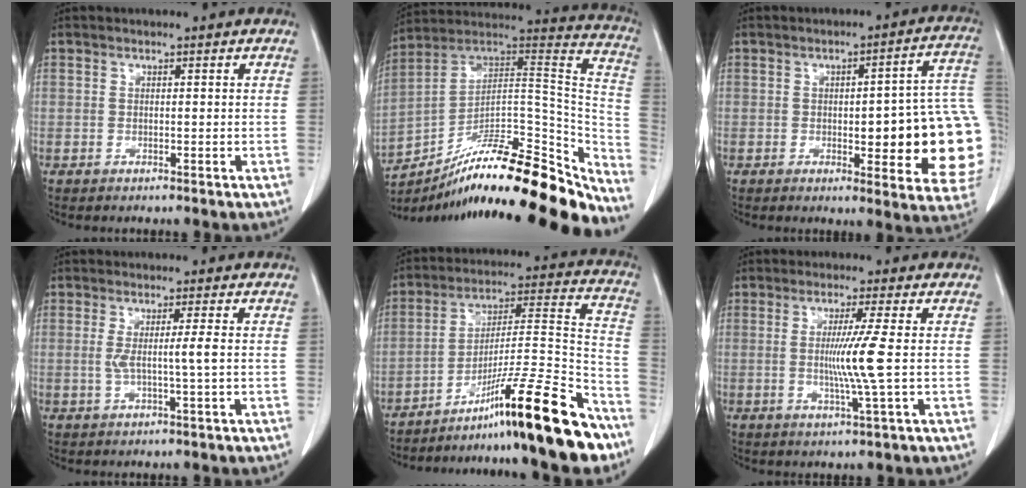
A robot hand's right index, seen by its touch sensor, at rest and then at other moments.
{"total": 28.7, "force": [-23.1, 6.3, 15.8], "torque": [-0.143, 0.045, -0.340]}
{"total": 17.9, "force": [-1.7, 3.8, 17.5], "torque": [-0.144, 0.025, -0.006]}
{"total": 3.3, "force": [0.0, -0.8, 3.2], "torque": [-0.062, -0.005, 0.000]}
{"total": 20.0, "force": [-14.6, -0.6, 13.7], "torque": [-0.195, 0.011, -0.240]}
{"total": 6.3, "force": [-0.1, -1.8, 6.1], "torque": [-0.115, -0.017, -0.001]}